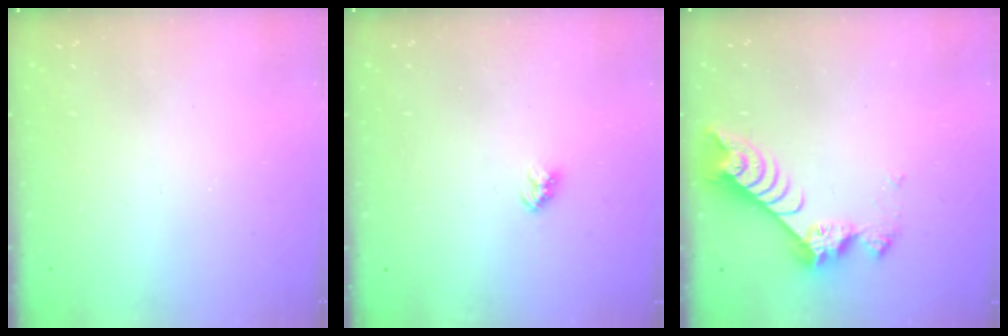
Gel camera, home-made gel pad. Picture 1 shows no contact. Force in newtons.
{"total": 3.1, "press": 3.1, "slide": 0.4}
{"total": 7.3, "press": 7.3, "slide": 0.9}